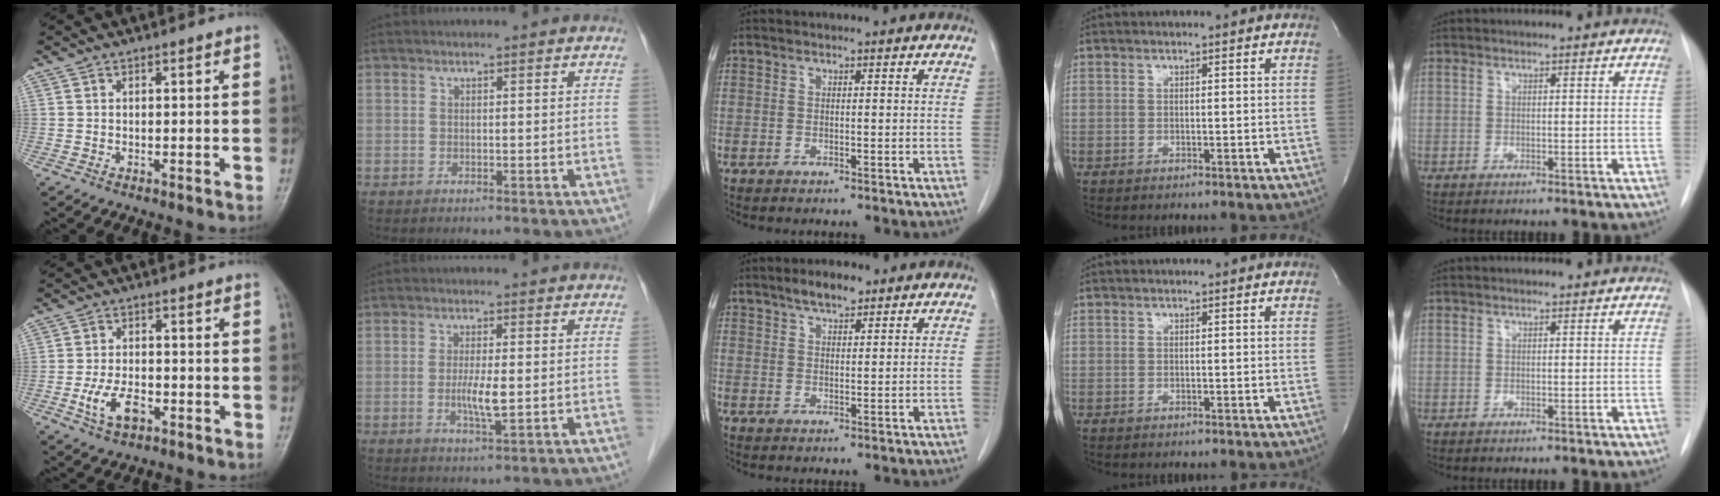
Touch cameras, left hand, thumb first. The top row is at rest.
{"thumb": {"total": 6.5, "force": [-2.4, 3.7, 4.8], "torque": [-0.090, 0.010, -0.044]}, "index": {"total": 3.8, "force": [-0.5, 0.5, 3.8], "torque": [-0.076, -0.009, -0.008]}, "middle": {"total": 3.8, "force": [2.9, 1.1, 2.2], "torque": [-0.045, 0.004, 0.050]}}